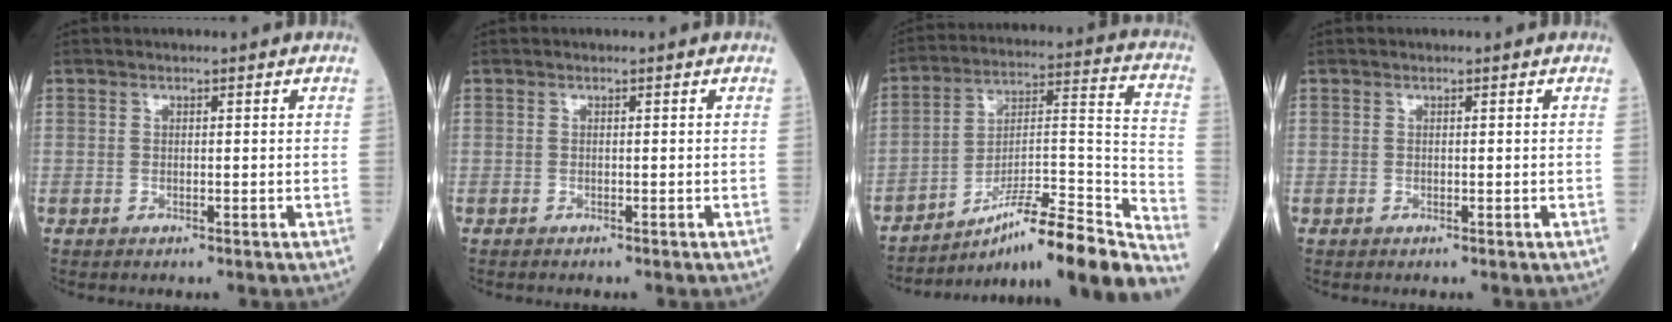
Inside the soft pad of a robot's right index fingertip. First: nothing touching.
{"total": 0.0}
{"total": 23.0, "force": [-18.8, 0.4, 13.3], "torque": [-0.158, 0.017, -0.294]}
{"total": 0.0}